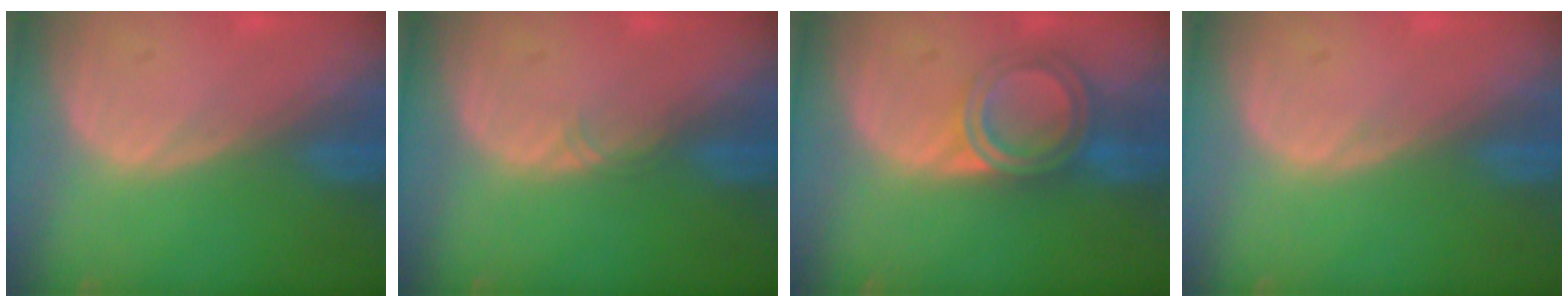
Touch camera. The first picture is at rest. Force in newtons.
{"total": 0.9, "press": 0.8, "slide": 0.2}
{"total": 6.4, "press": 5.4, "slide": 3.3}
{"total": 0.5, "press": 0.1, "slide": 0.5}